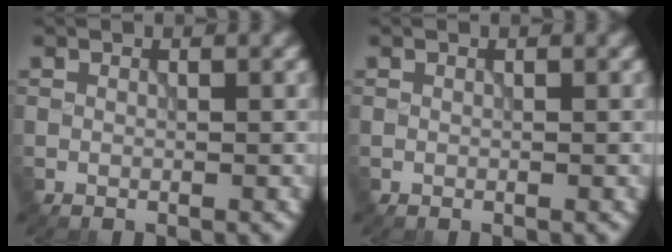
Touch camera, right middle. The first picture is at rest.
{"total": 0.0}